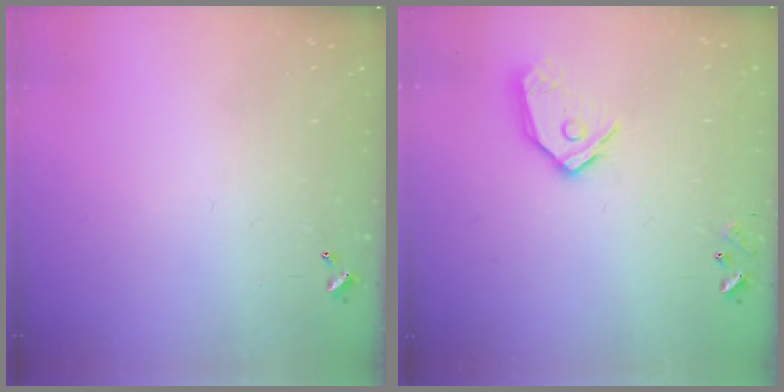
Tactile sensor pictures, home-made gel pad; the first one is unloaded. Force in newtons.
{"total": 12.1, "press": 12.0, "slide": 1.5}